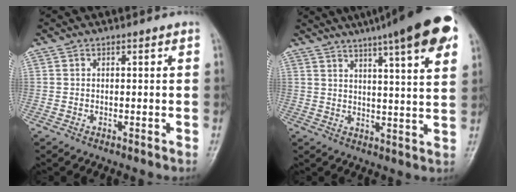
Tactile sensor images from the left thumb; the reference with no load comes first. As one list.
[{"total": 19.0, "force": [11.6, 3.1, 14.8], "torque": [-0.200, -0.016, 0.147]}]